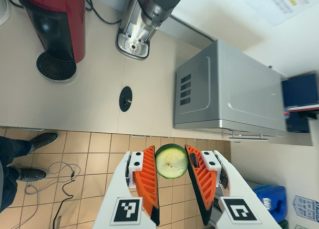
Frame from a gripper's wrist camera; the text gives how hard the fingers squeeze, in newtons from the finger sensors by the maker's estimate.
{"total": 8.4, "left": 8.3, "right": 8.5}